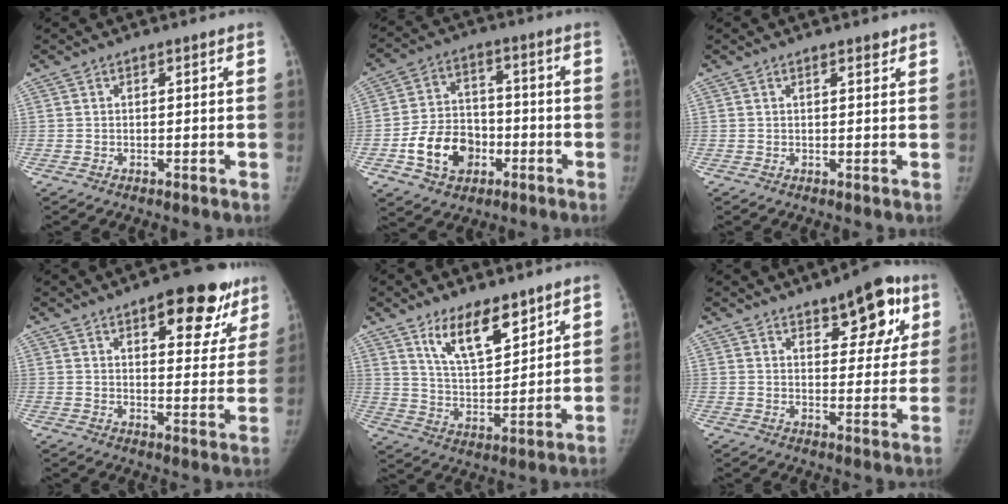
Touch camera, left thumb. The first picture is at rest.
{"total": 12.2, "force": [-4.4, 9.2, 6.7], "torque": [-0.085, 0.027, -0.078]}
{"total": 1.3, "force": [1.0, 0.4, 0.8], "torque": [-0.009, -0.005, 0.014]}
{"total": 16.0, "force": [9.4, 6.7, 11.1], "torque": [-0.087, -0.038, 0.122]}
{"total": 11.7, "force": [7.7, 4.6, 7.5], "torque": [-0.106, -0.053, 0.145]}
{"total": 12.3, "force": [6.7, 5.2, 8.9], "torque": [-0.075, -0.019, 0.088]}